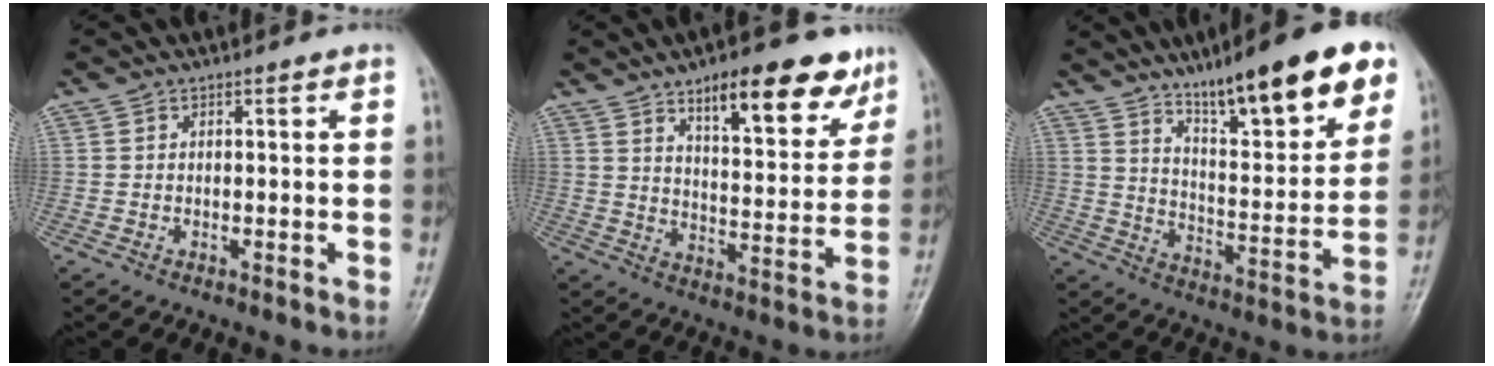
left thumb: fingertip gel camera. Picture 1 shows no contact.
{"total": 15.7, "force": [9.9, 5.7, 10.8], "torque": [-0.110, -0.051, 0.147]}
{"total": 21.0, "force": [13.3, 4.9, 15.5], "torque": [-0.195, -0.052, 0.209]}